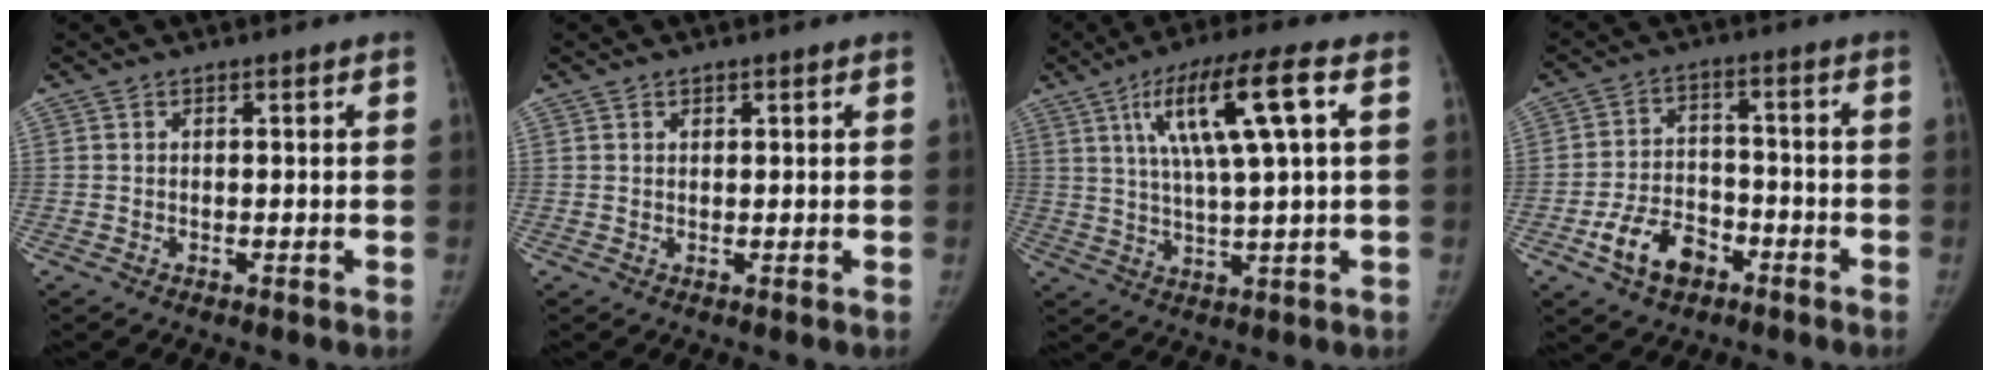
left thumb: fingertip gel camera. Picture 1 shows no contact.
{"total": 0.7, "force": [0.4, 0.5, 0.2], "torque": [0.004, -0.003, 0.006]}
{"total": 14.4, "force": [4.7, 2.3, 13.5], "torque": [-0.253, 0.004, 0.078]}
{"total": 9.6, "force": [-5.0, 6.3, 5.2], "torque": [-0.074, 0.031, -0.084]}